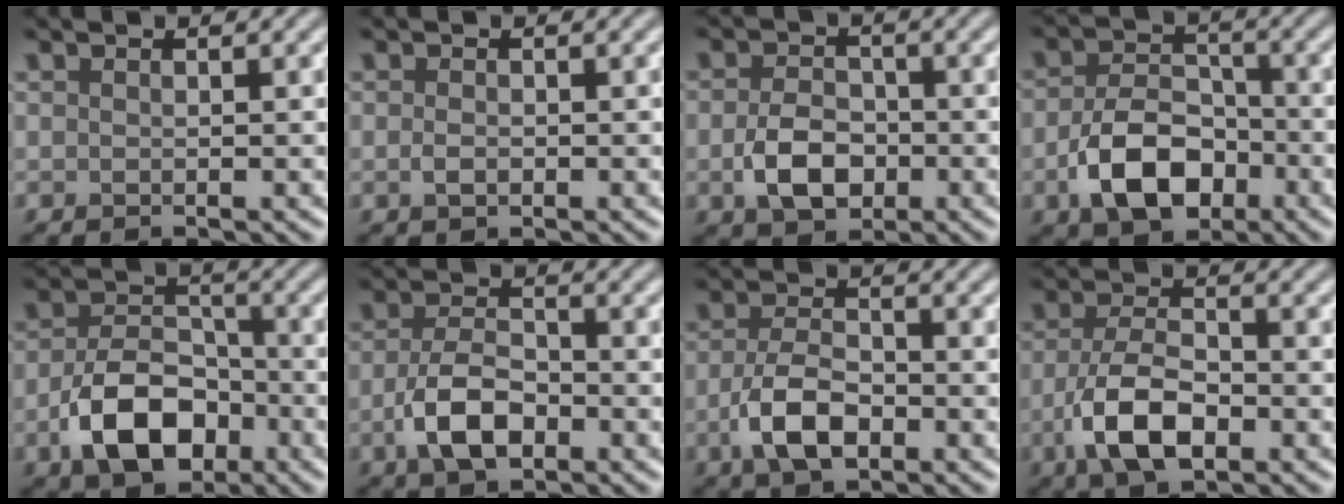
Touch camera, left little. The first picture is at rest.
{"total": 1.0, "force": [-0.3, 0.7, 0.7], "torque": [-0.017, -0.001, -0.006]}
{"total": 4.5, "force": [-1.3, 3.1, 3.0], "torque": [-0.062, -0.006, -0.028]}
{"total": 6.6, "force": [-2.6, 4.2, 4.3], "torque": [-0.084, -0.006, -0.047]}
{"total": 7.3, "force": [-3.1, 4.5, 4.8], "torque": [-0.091, -0.006, -0.054]}
{"total": 4.9, "force": [-2.0, 2.5, 3.7], "torque": [-0.078, -0.003, -0.042]}
{"total": 4.8, "force": [-1.9, 2.5, 3.7], "torque": [-0.078, -0.004, -0.041]}
{"total": 5.9, "force": [-2.3, 2.8, 4.6], "torque": [-0.095, -0.006, -0.049]}